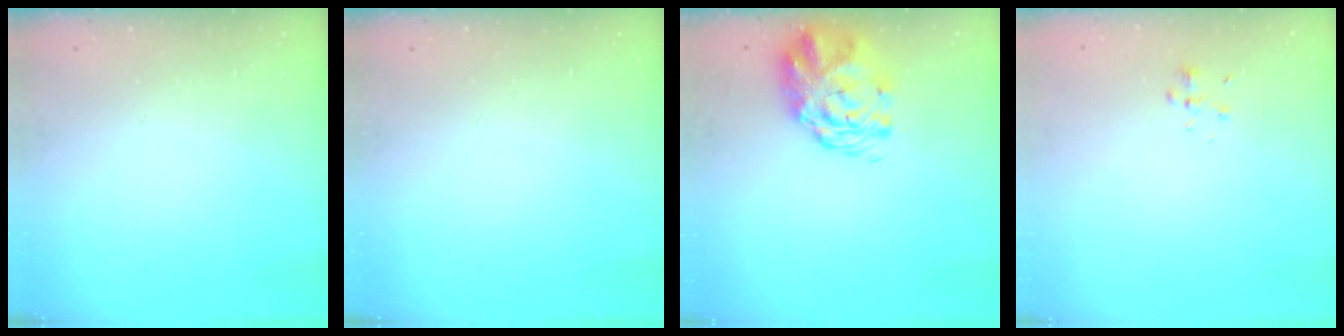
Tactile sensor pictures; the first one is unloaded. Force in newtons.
{"total": 0.0}
{"total": 2.7, "press": 2.5, "slide": 1.0}
{"total": 2.0, "press": 1.8, "slide": 0.9}